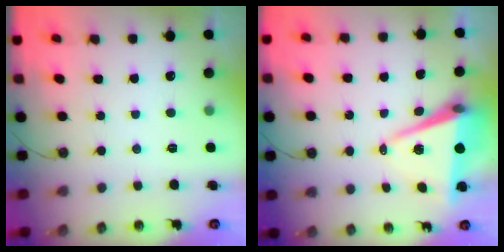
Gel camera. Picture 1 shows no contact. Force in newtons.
{"total": 8.3, "press": 7.3, "slide": 4.1}